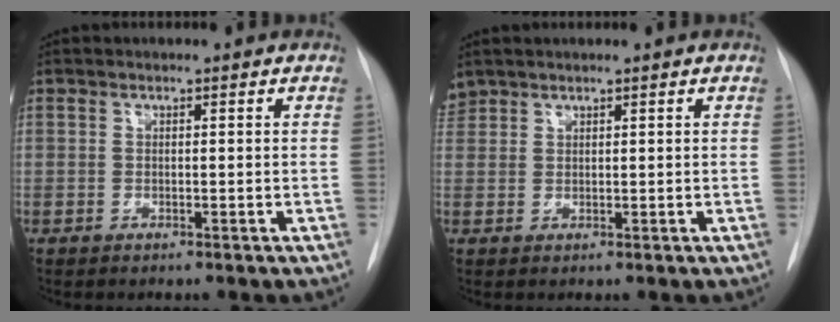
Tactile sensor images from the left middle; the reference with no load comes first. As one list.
[{"total": 2.0, "force": [1.8, 0.8, 0.0], "torque": [-0.004, 0.014, 0.039]}]